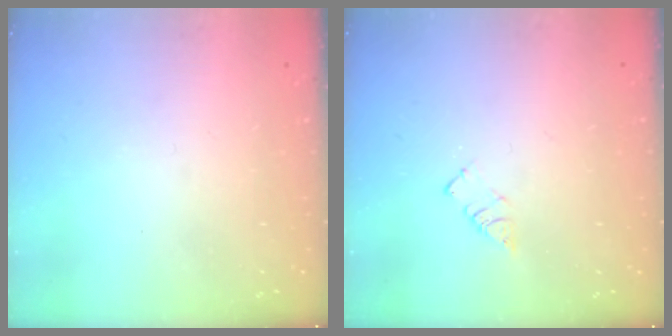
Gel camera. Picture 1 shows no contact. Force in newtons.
{"total": 3.2, "press": 3.2, "slide": 0.4}